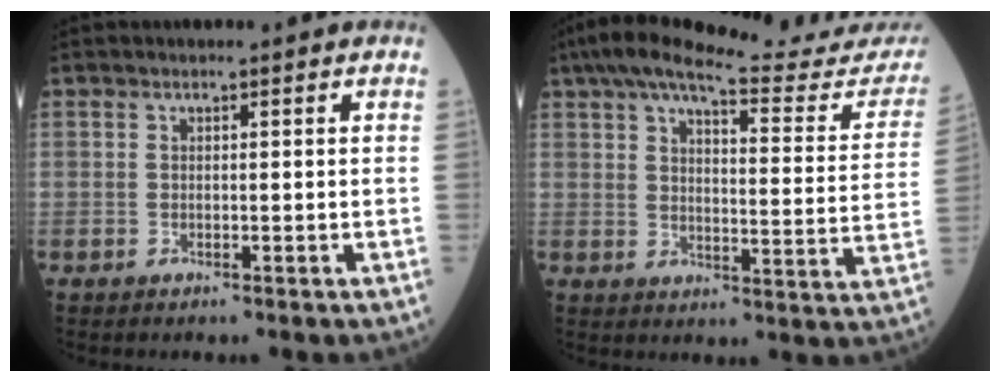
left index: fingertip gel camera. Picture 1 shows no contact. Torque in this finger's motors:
{"motor_torque": [0.98, -1.15, 0.38, 0.10]}